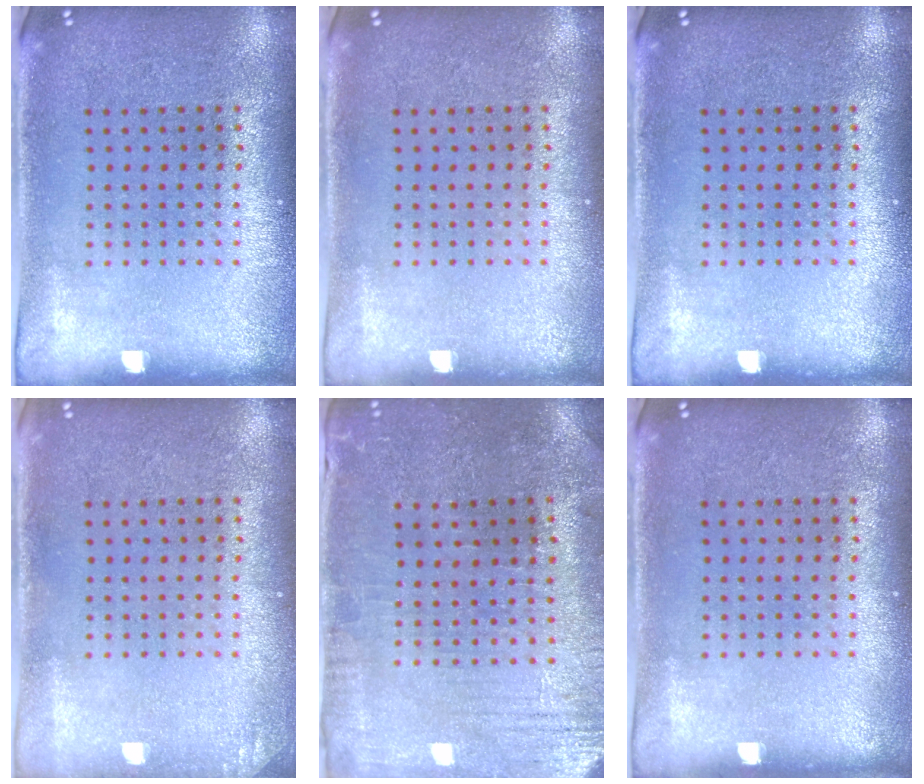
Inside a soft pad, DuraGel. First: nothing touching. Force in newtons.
{"total": 0.0}
{"total": 0.0}
{"total": 0.9, "press": 0.9, "slide": 0.2}
{"total": 0.6, "press": 0.5, "slide": 0.3}
{"total": 0.0}